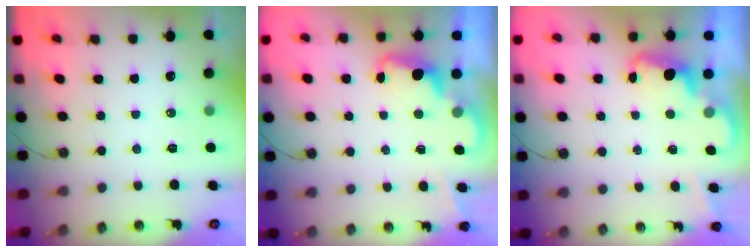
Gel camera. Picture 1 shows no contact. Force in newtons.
{"total": 2.3, "press": 2.2, "slide": 0.5}
{"total": 2.2, "press": 2.1, "slide": 0.5}